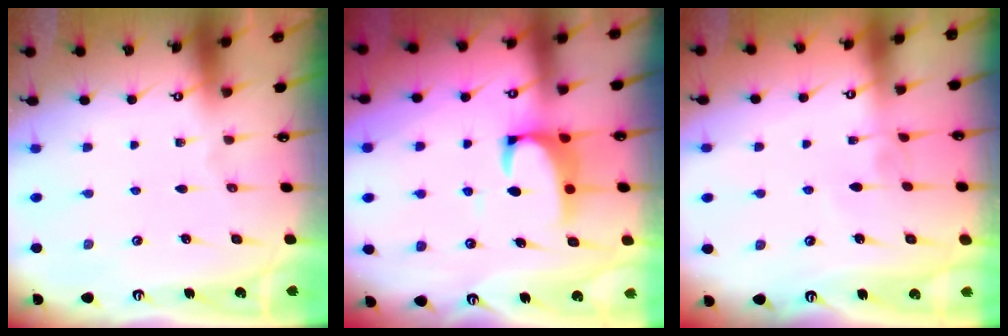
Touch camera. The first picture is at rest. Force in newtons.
{"total": 2.7, "press": 2.5, "slide": 1.1}
{"total": 3.3, "press": 3.3, "slide": 0.2}